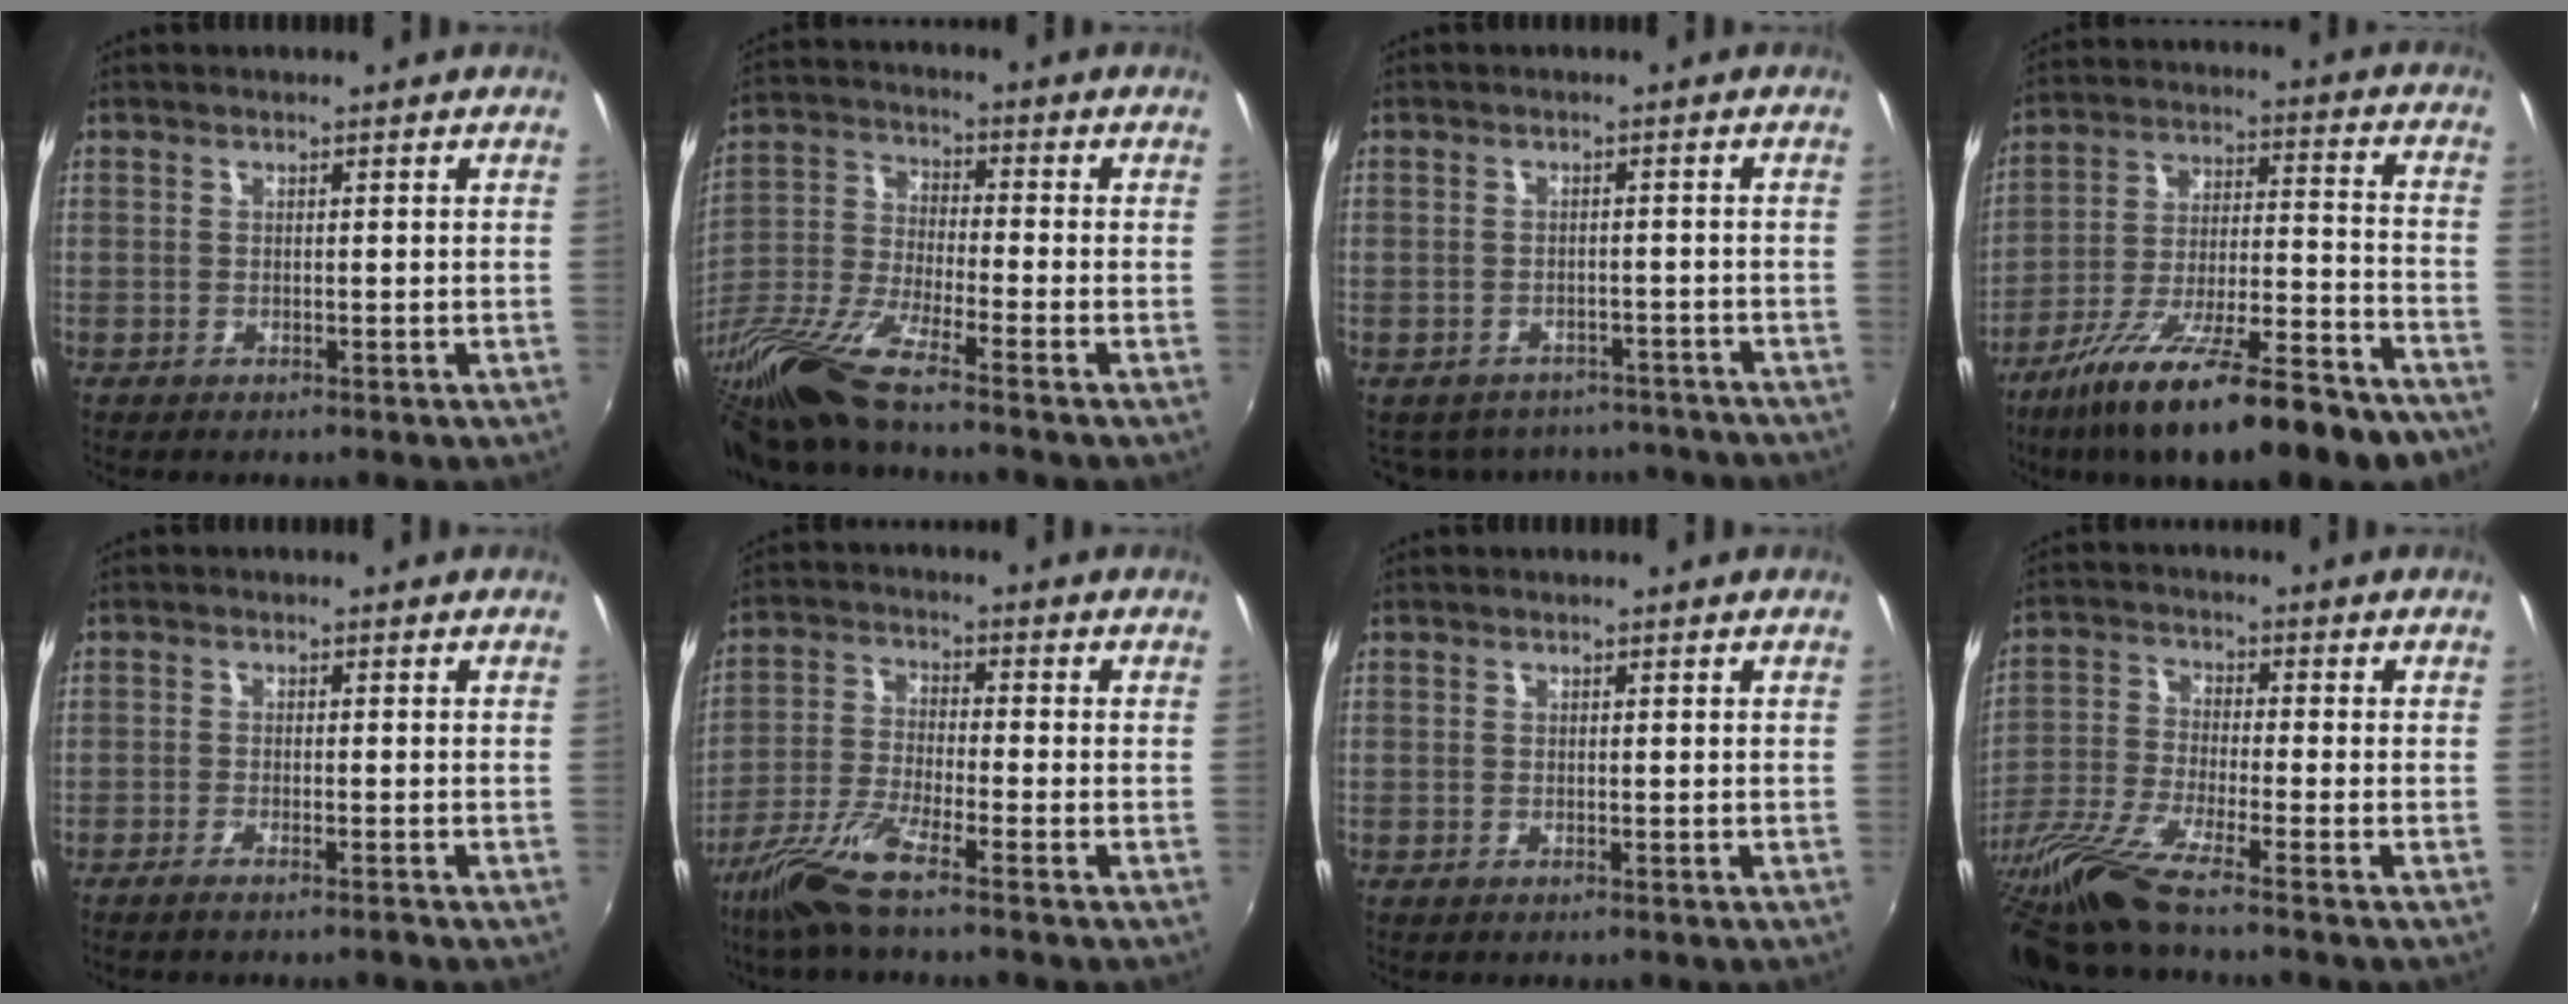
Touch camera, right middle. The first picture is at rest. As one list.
[{"total": 14.8, "force": [-11.9, -0.1, 8.8], "torque": [-0.181, -0.043, -0.235]}, {"total": 12.9, "force": [-10.8, 6.0, 3.7], "torque": [-0.084, 0.006, -0.130]}, {"total": 24.9, "force": [-18.2, 5.3, 16.2], "torque": [-0.273, -0.049, -0.274]}, {"total": 2.5, "force": [-2.0, -0.2, 1.4], "torque": [-0.037, -0.005, -0.040]}, {"total": 8.4, "force": [-6.2, 0.4, 5.7], "torque": [-0.126, -0.012, -0.124]}, {"total": 0.0}, {"total": 12.4, "force": [-10.1, -0.7, 7.2], "torque": [-0.151, -0.042, -0.192]}]